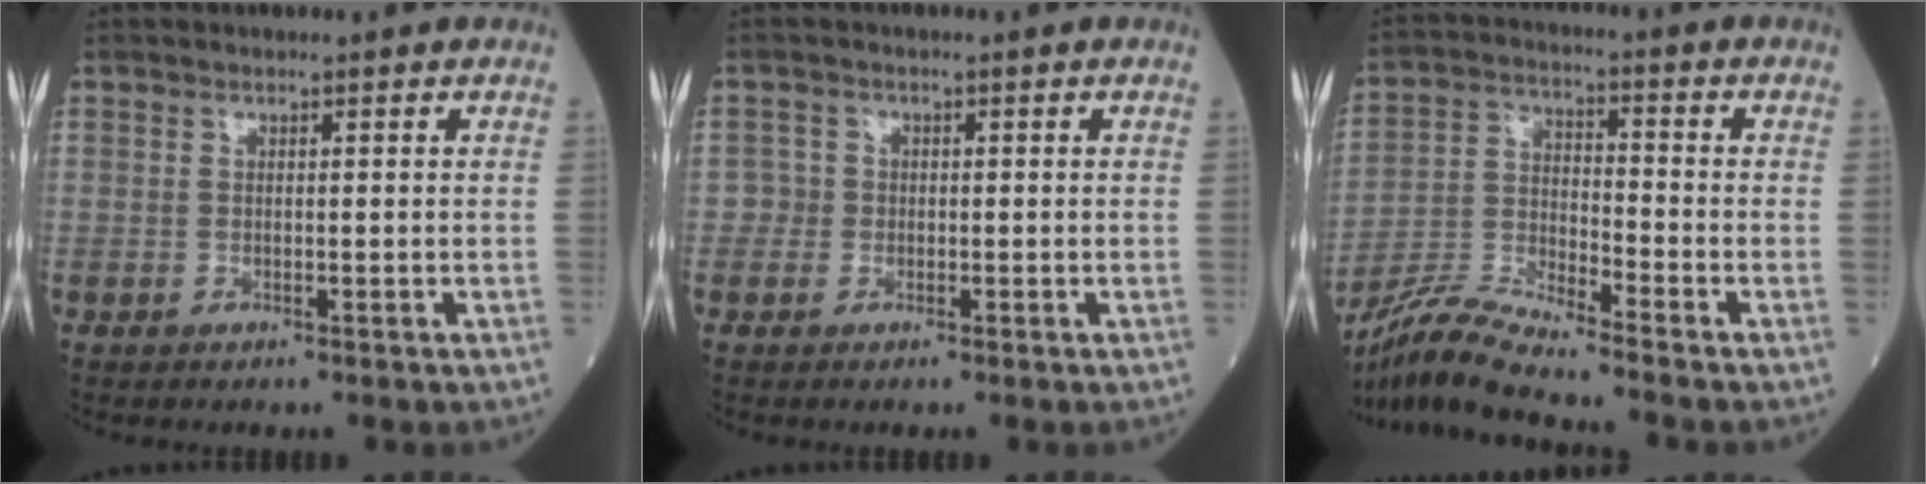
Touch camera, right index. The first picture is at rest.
{"total": 1.6, "force": [-0.4, 1.5, -0.2], "torque": [0.013, 0.010, -0.012]}
{"total": 9.4, "force": [-8.8, -1.4, 3.1], "torque": [-0.070, -0.012, -0.168]}